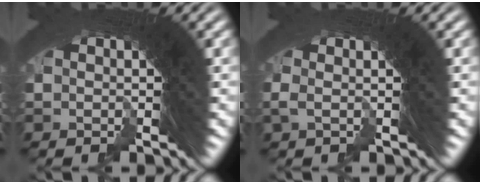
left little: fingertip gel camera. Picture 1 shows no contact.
{"total": 1.7, "force": [0.4, -0.1, 1.6], "torque": [-0.017, 0.013, 0.000]}